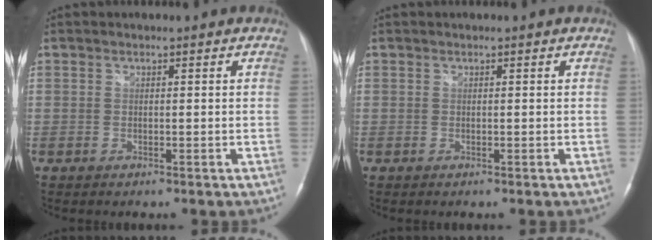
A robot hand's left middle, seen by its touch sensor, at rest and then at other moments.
{"total": 0.0}